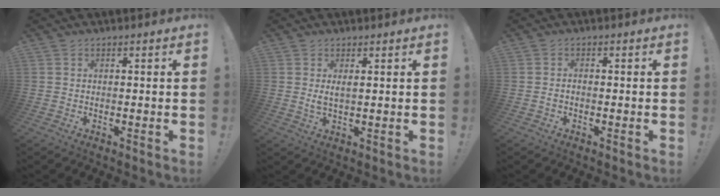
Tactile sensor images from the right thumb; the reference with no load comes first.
{"total": 2.1, "force": [0.8, 0.7, 1.8], "torque": [-0.021, -0.008, 0.012]}
{"total": 1.1, "force": [-0.9, 0.3, 0.6], "torque": [-0.019, 0.005, -0.015]}